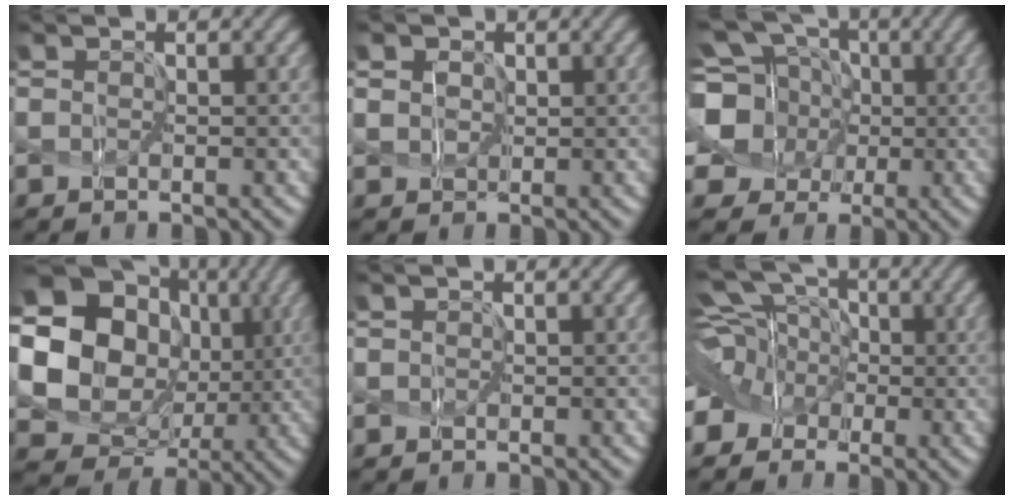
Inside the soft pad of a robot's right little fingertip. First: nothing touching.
{"total": 3.9, "force": [1.8, 2.9, 1.8], "torque": [-0.025, 0.032, 0.003]}
{"total": 8.7, "force": [1.0, 7.7, 4.0], "torque": [-0.098, 0.008, -0.017]}
{"total": 16.1, "force": [2.7, 13.9, 7.7], "torque": [-0.173, 0.005, 0.043]}
{"total": 0.0}
{"total": 9.2, "force": [1.0, 7.3, 5.6], "torque": [-0.111, 0.016, -0.028]}